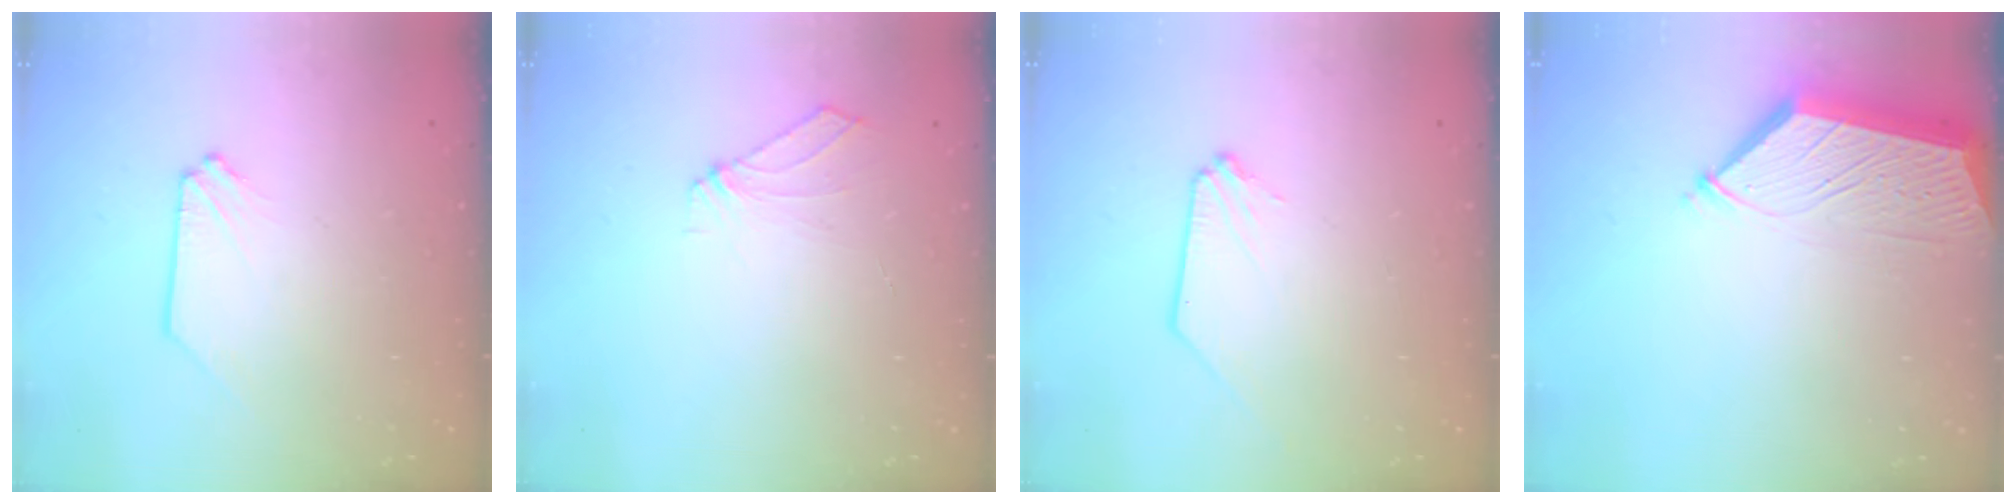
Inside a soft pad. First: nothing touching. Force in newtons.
{"total": 5.5, "press": 5.4, "slide": 1.0}
{"total": 0.0}
{"total": 6.8, "press": 6.8, "slide": 0.8}